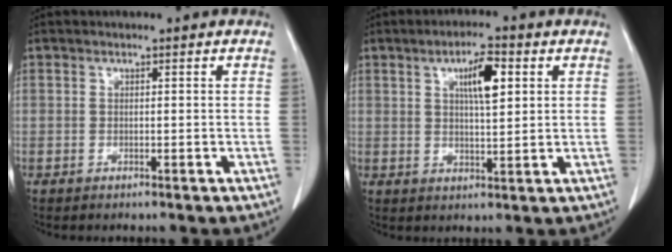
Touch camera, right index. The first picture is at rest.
{"total": 6.3, "force": [2.3, 1.4, 5.7], "torque": [-0.097, 0.004, 0.037]}